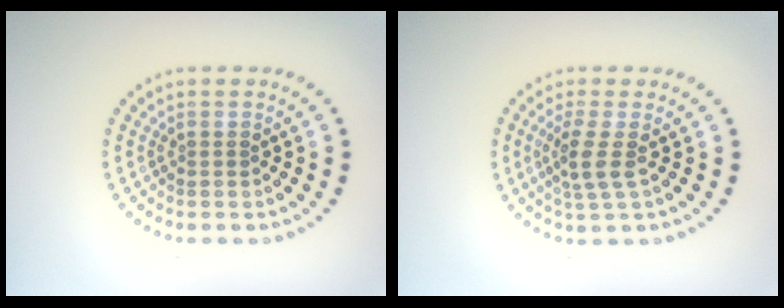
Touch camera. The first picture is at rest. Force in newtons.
{"total": 2.5, "press": 1.9, "slide": 1.6}